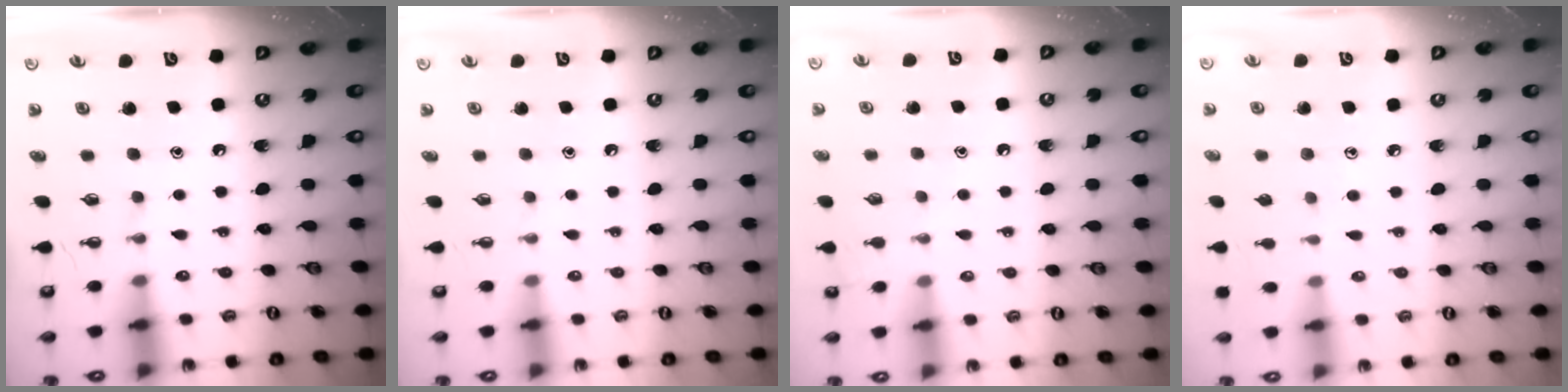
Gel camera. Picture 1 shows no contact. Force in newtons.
{"total": 0.0}
{"total": 4.4, "press": 4.4, "slide": 0.3}
{"total": 4.8, "press": 4.7, "slide": 0.6}